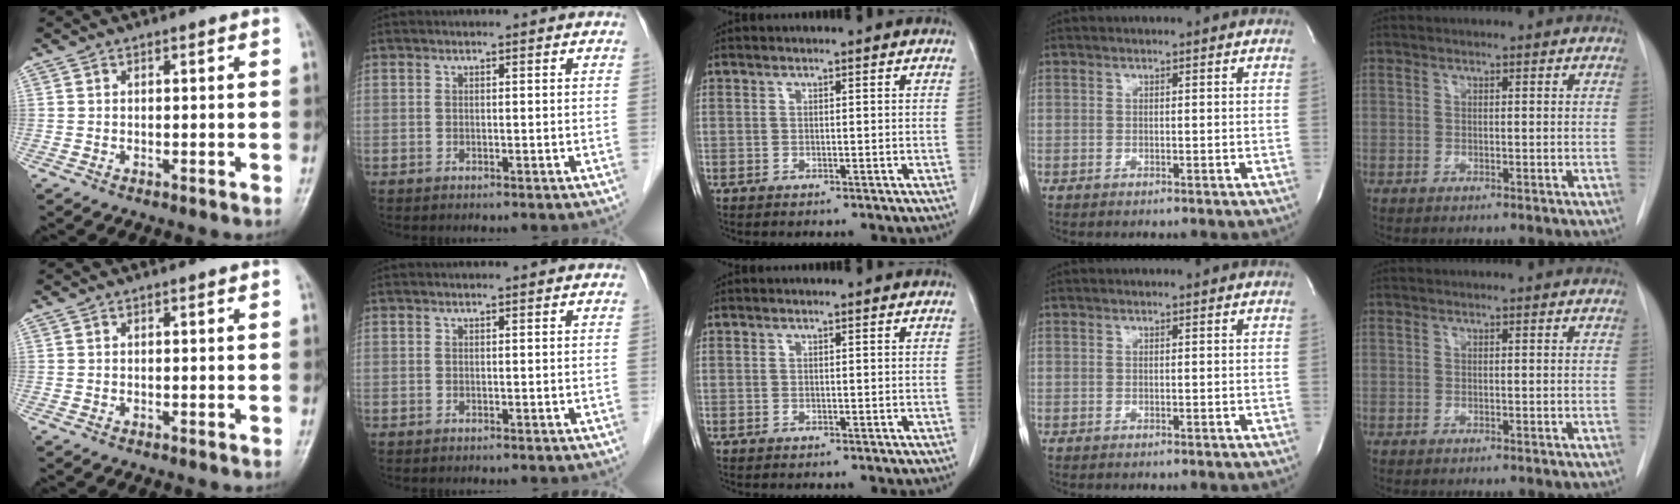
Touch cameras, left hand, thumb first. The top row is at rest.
{}